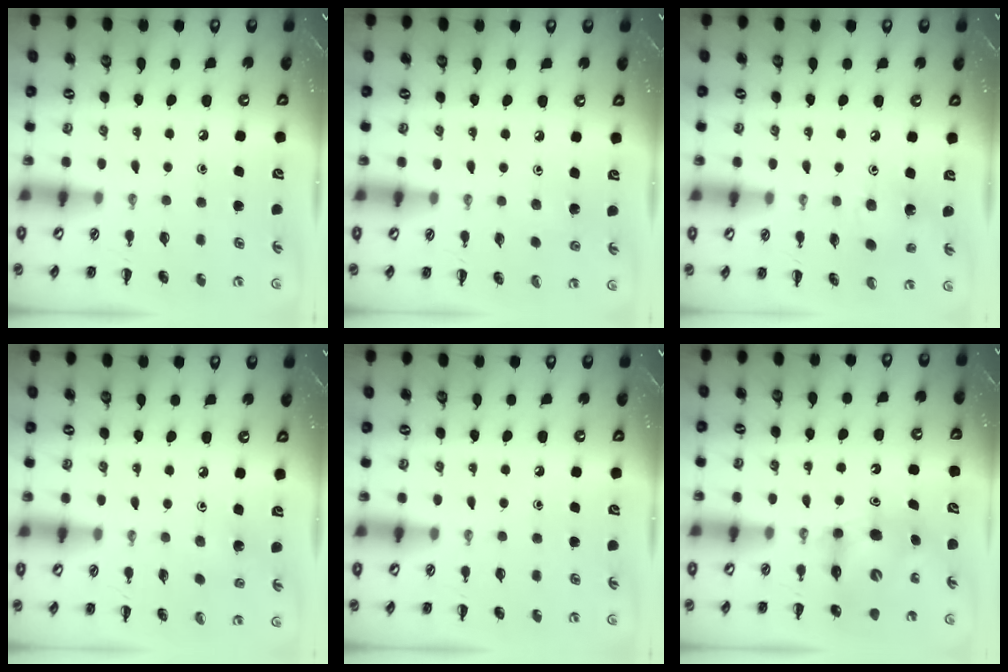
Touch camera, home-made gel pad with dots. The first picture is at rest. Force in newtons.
{"total": 3.0, "press": 2.8, "slide": 1.0}
{"total": 3.3, "press": 3.2, "slide": 0.6}
{"total": 2.6, "press": 2.4, "slide": 0.8}
{"total": 0.0}
{"total": 6.6, "press": 6.6, "slide": 0.8}